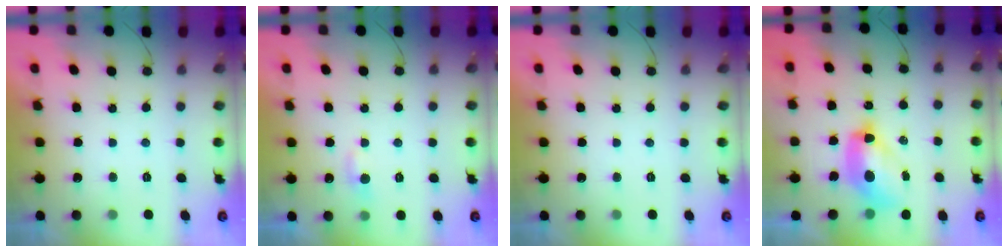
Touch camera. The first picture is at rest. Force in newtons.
{"total": 4.6, "press": 4.5, "slide": 0.5}
{"total": 0.0}
{"total": 10.6, "press": 10.6, "slide": 1.2}